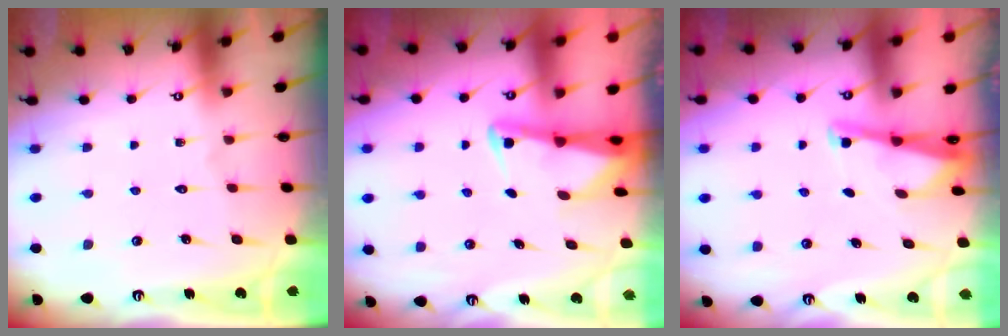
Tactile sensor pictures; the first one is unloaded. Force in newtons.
{"total": 2.3, "press": 2.3, "slide": 0.3}
{"total": 3.5, "press": 3.5, "slide": 0.5}